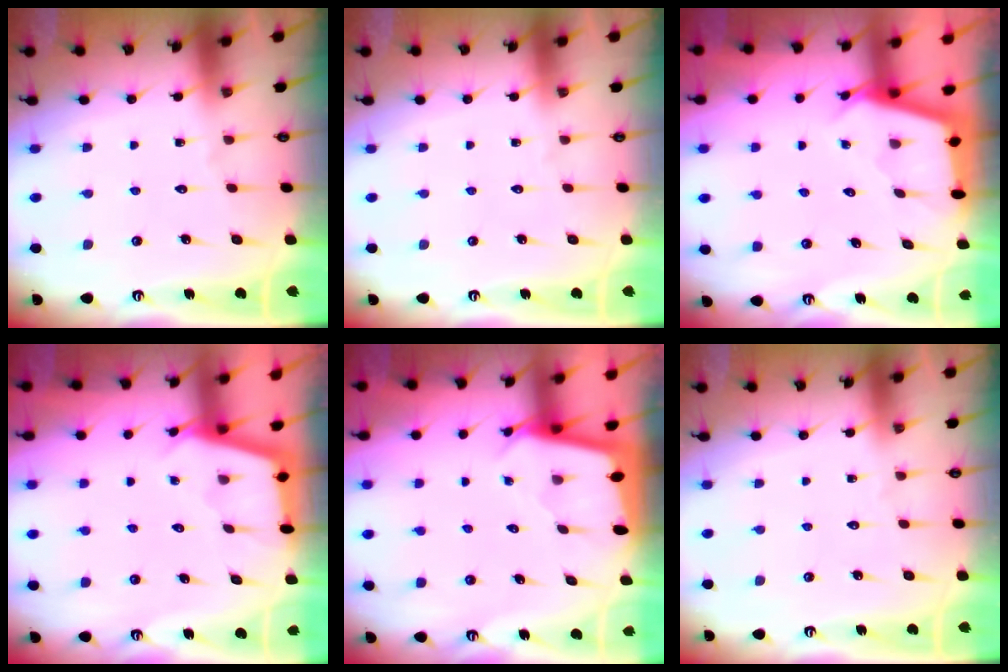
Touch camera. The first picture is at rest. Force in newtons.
{"total": 0.0}
{"total": 2.6, "press": 2.6, "slide": 0.3}
{"total": 2.3, "press": 2.3, "slide": 0.1}
{"total": 2.5, "press": 2.5, "slide": 0.1}
{"total": 0.0}